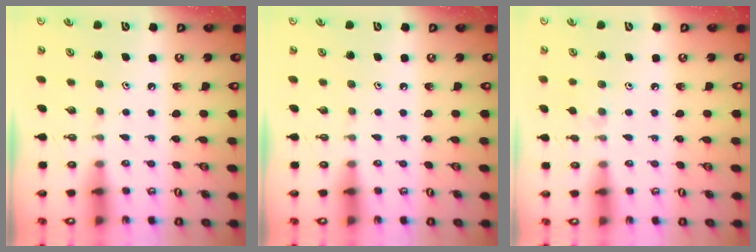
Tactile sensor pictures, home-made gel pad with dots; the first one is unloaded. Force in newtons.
{"total": 0.0}
{"total": 5.2, "press": 5.2, "slide": 0.7}